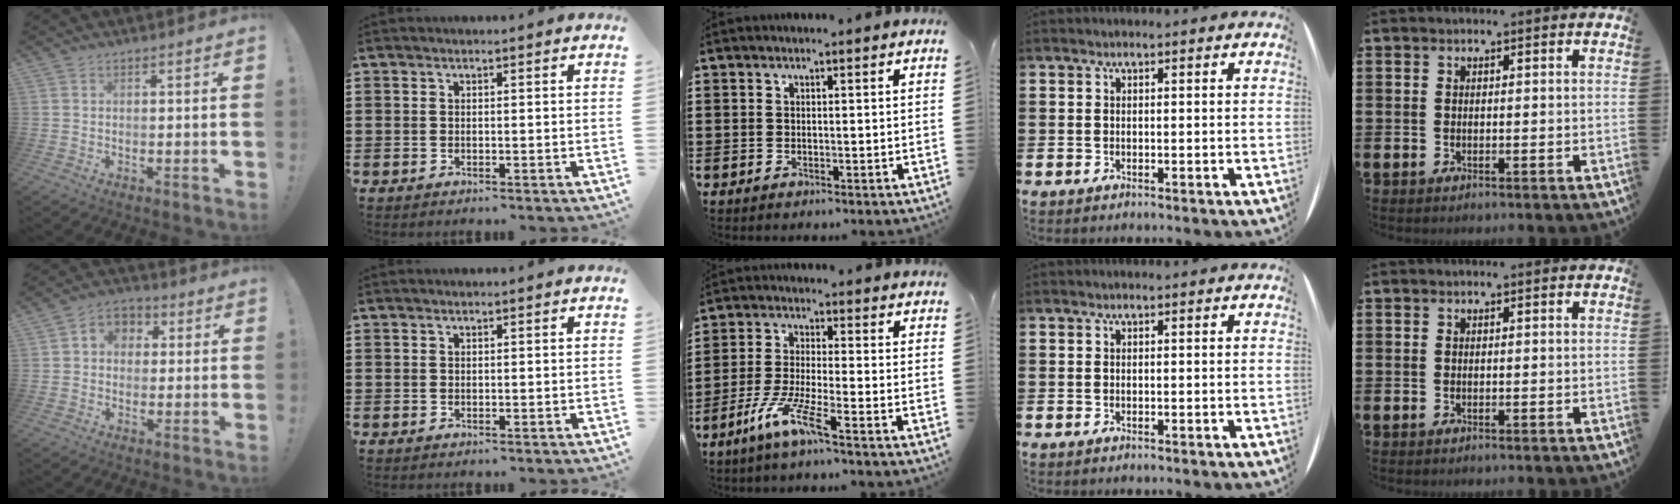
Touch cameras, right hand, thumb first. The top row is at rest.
{"thumb": {"total": 5.7, "force": [-0.1, 5.0, 2.6], "torque": [-0.043, 0.013, 0.002]}, "middle": {"total": 6.9, "force": [-4.5, 0.6, 5.2], "torque": [-0.116, -0.010, -0.087]}}